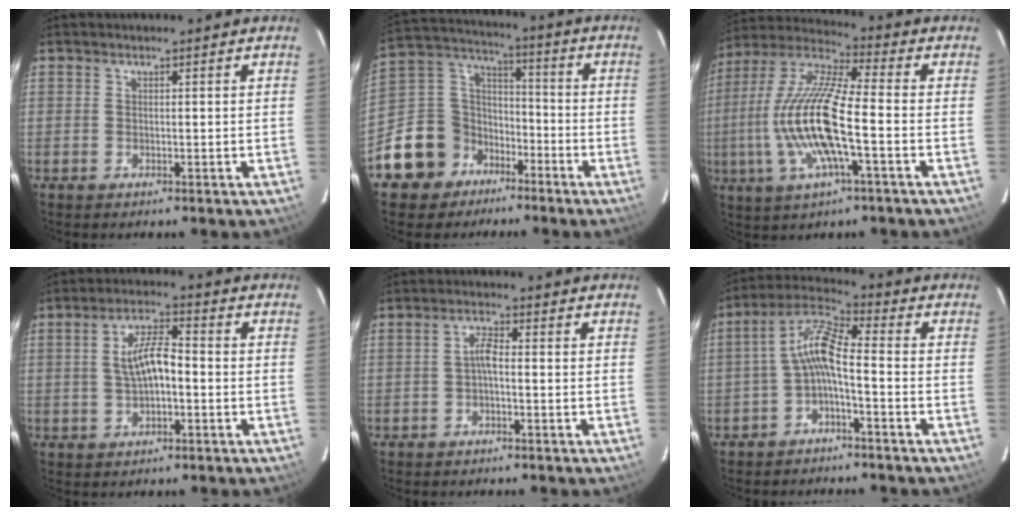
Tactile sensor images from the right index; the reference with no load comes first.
{"total": 13.4, "force": [-8.2, 10.4, 2.2], "torque": [-0.074, 0.061, -0.134]}
{"total": 17.1, "force": [-3.4, 3.3, 16.4], "torque": [-0.328, -0.005, -0.070]}
{"total": 6.9, "force": [-0.6, 2.7, 6.3], "torque": [-0.122, 0.015, -0.005]}
{"total": 2.4, "force": [-0.8, 0.6, 2.2], "torque": [-0.047, 0.010, -0.017]}
{"total": 7.4, "force": [-2.4, 1.6, 6.8], "torque": [-0.161, 0.022, -0.049]}